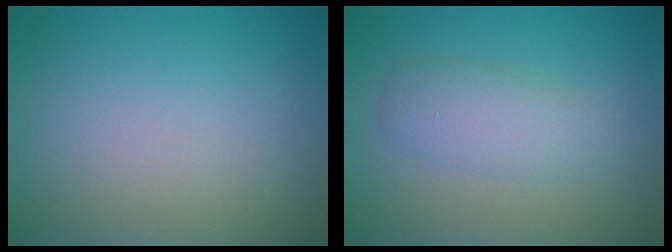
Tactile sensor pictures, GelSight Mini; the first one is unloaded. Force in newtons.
{"total": 2.9, "press": 2.9, "slide": 0.1}